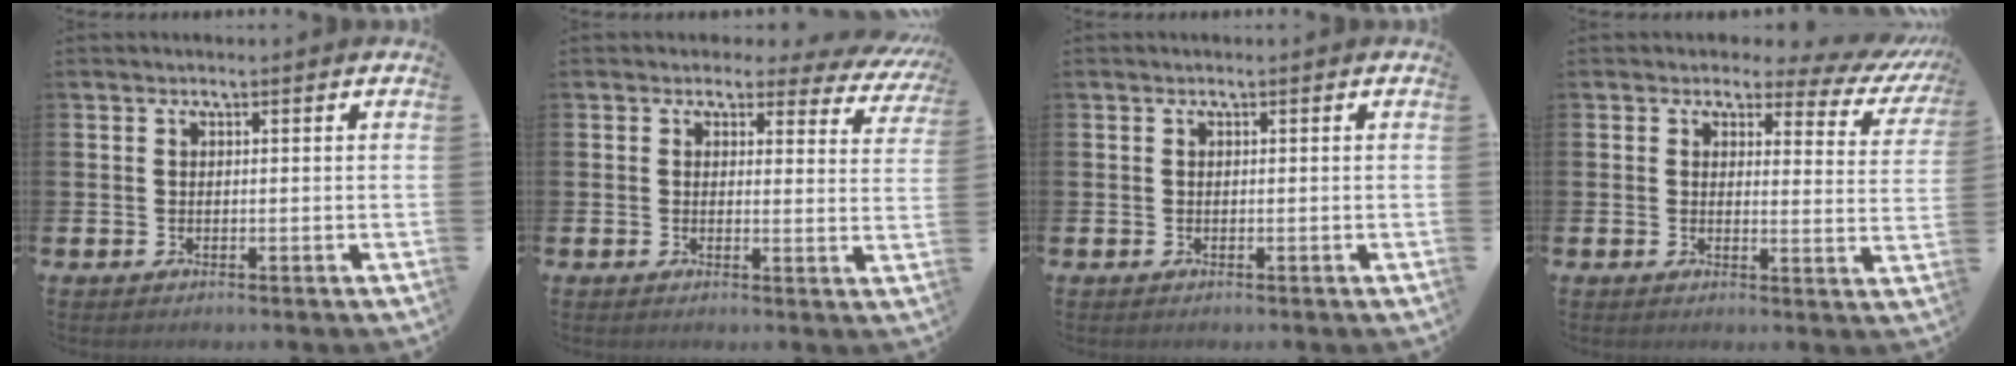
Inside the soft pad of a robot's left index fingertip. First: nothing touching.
{"total": 2.4, "force": [1.8, 1.5, 0.4], "torque": [-0.003, -0.018, 0.022]}
{"total": 0.0}
{"total": 2.8, "force": [2.0, 1.8, 0.9], "torque": [-0.015, -0.026, 0.022]}